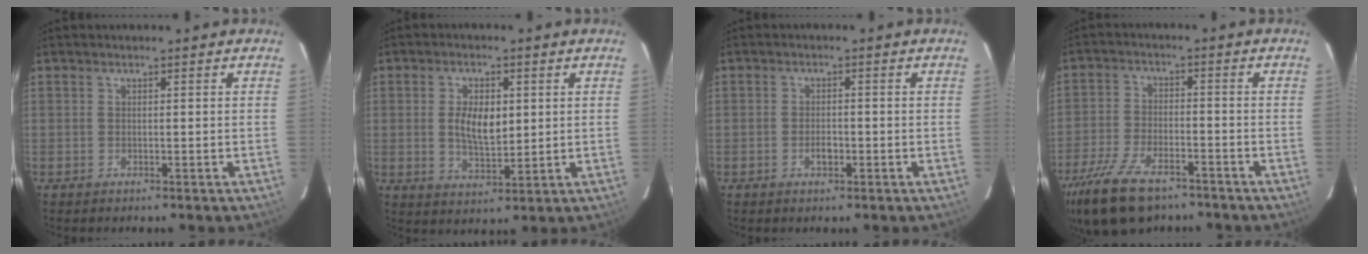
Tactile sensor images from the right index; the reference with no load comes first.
{"total": 7.0, "force": [0.9, 3.6, 5.9], "torque": [-0.108, 0.001, 0.022]}
{"total": 2.4, "force": [-1.0, 1.5, 1.6], "torque": [-0.030, 0.001, -0.018]}
{"total": 15.7, "force": [-11.2, 6.8, 8.7], "torque": [-0.202, -0.029, -0.198]}